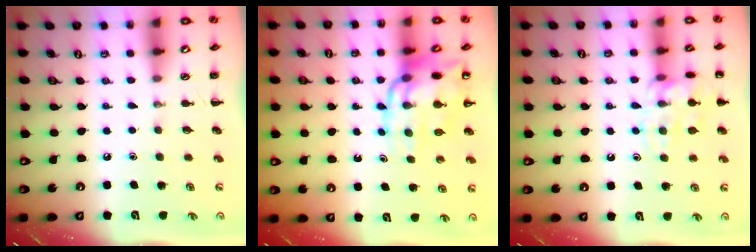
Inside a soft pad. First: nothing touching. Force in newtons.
{"total": 14.7, "press": 14.3, "slide": 3.5}
{"total": 13.5, "press": 13.5, "slide": 0.9}